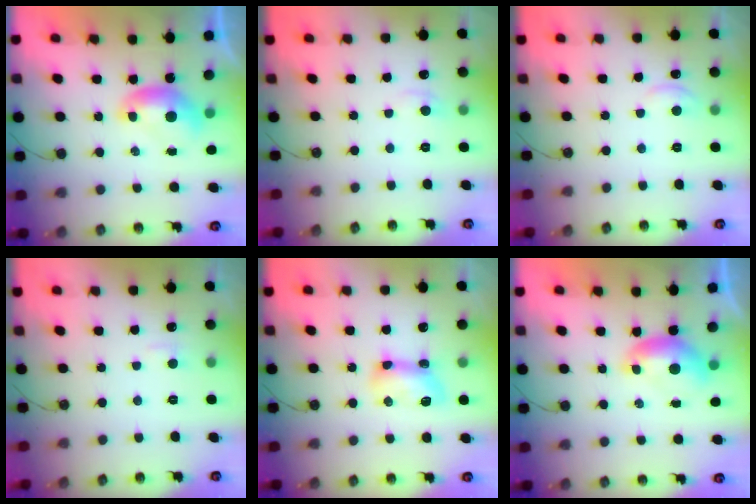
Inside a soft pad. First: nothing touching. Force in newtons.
{"total": 0.6, "press": 0.6, "slide": 0.2}
{"total": 2.9, "press": 2.9, "slide": 0.2}
{"total": 2.1, "press": 2.0, "slide": 0.6}
{"total": 7.7, "press": 7.7, "slide": 0.5}
{"total": 0.0}